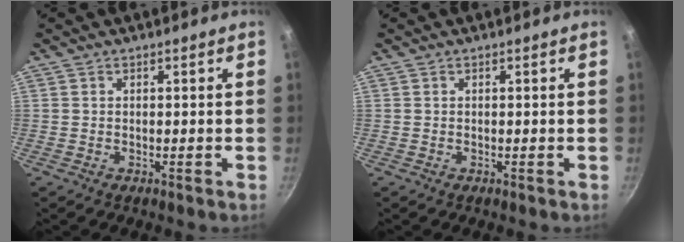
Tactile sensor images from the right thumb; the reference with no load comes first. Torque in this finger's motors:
{"motor_torque": [0.01, 0.01, -0.24, 0.21, 0.00]}